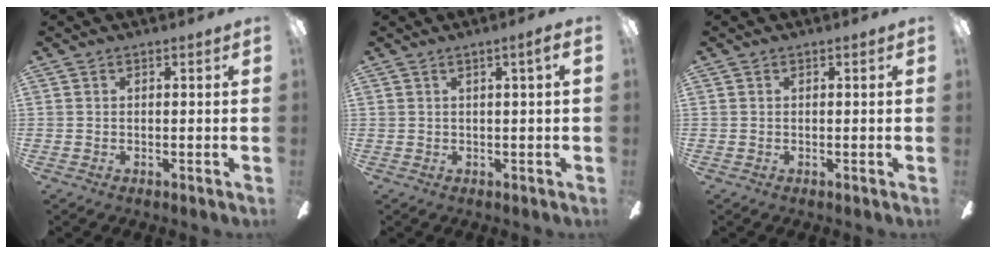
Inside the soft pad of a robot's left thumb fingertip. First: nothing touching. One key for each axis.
{"total": 2.6, "fx": 1.0, "fy": 0.2, "fz": 2.4, "tx": -0.040, "ty": -0.002, "tz": 0.013}
{"total": 0.0}